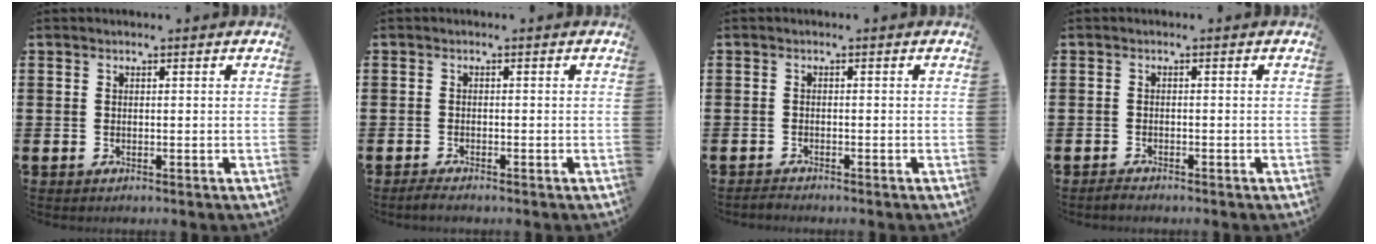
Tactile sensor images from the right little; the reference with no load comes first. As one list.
[{"total": 1.1, "force": [-0.9, 0.1, 0.6], "torque": [-0.012, -0.002, -0.018]}, {"total": 0.7, "force": [-0.7, 0.1, 0.1], "torque": [-0.005, -0.003, -0.015]}, {"total": 0.8, "force": [-0.7, 0.2, 0.2], "torque": [-0.006, -0.002, -0.015]}]